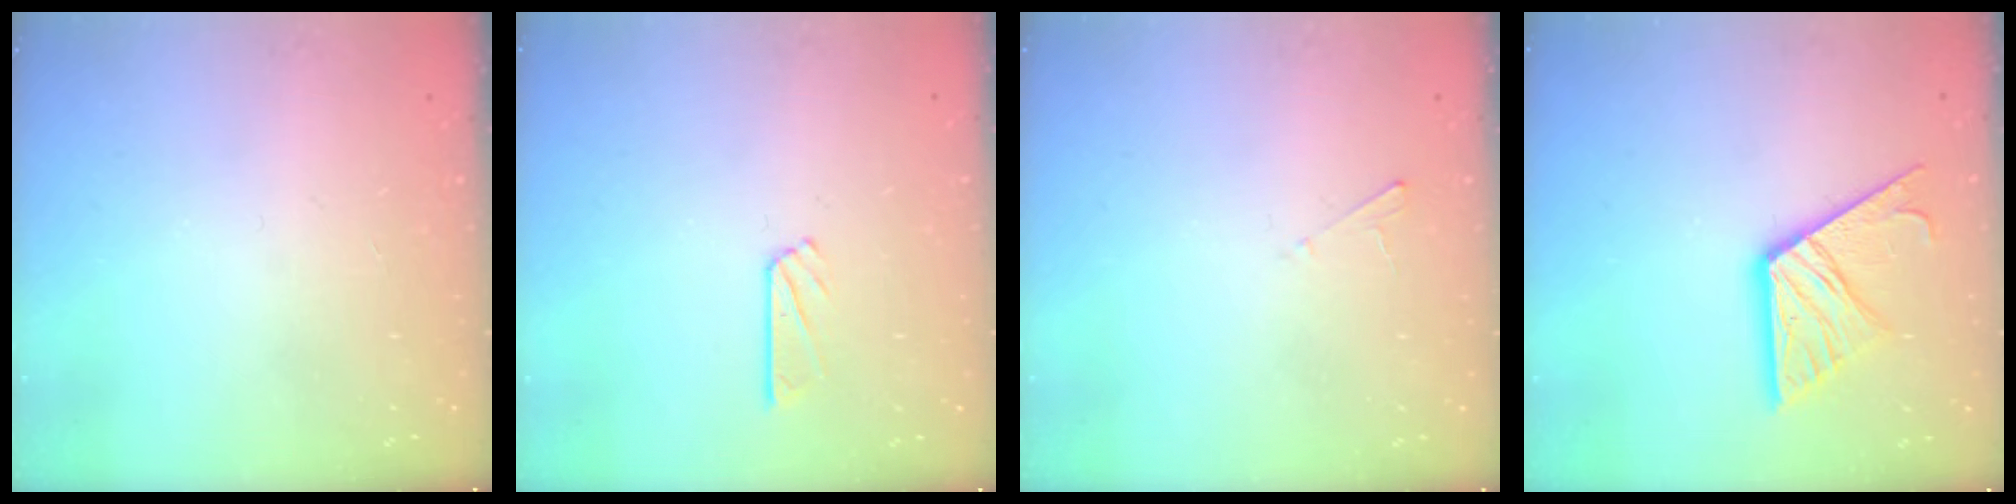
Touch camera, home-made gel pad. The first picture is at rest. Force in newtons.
{"total": 3.7, "press": 3.7, "slide": 0.3}
{"total": 2.0, "press": 2.0, "slide": 0.2}
{"total": 14.7, "press": 14.6, "slide": 1.4}